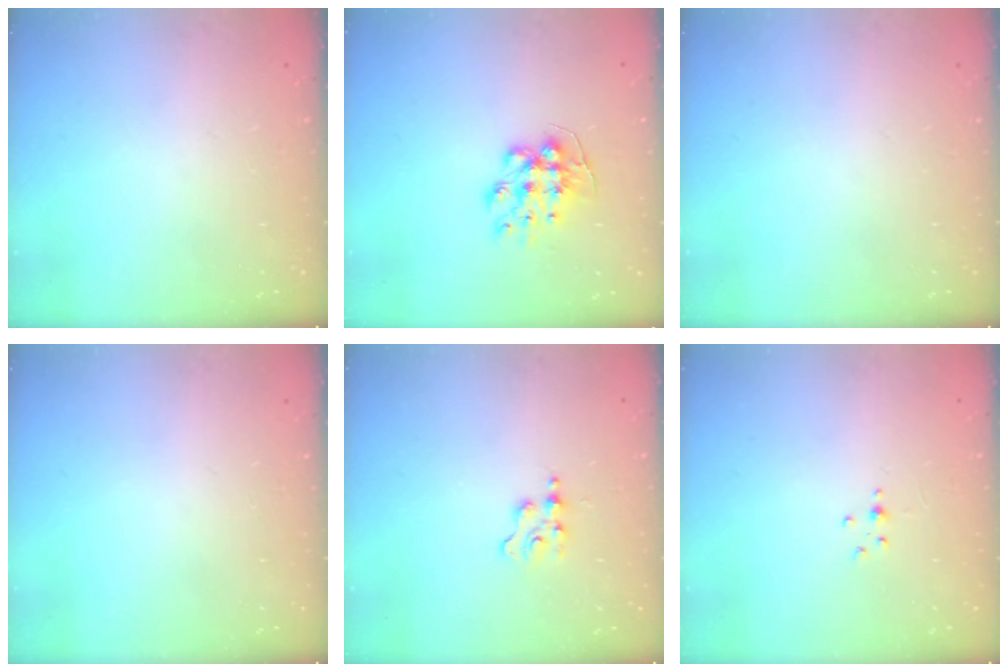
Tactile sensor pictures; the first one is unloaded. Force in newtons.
{"total": 9.3, "press": 9.3, "slide": 0.5}
{"total": 0.0}
{"total": 0.0}
{"total": 2.5, "press": 2.5, "slide": 0.3}
{"total": 2.0, "press": 2.0, "slide": 0.3}